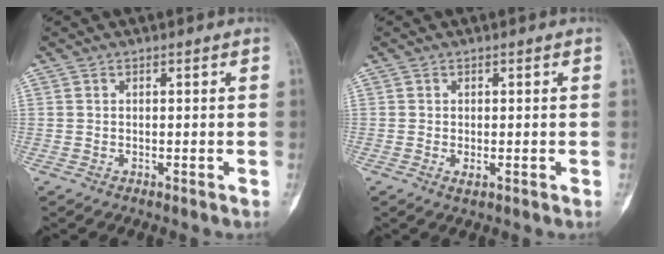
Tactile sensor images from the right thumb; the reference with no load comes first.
{"total": 1.0, "force": [-0.3, 0.5, 0.8], "torque": [-0.018, -0.004, -0.008]}